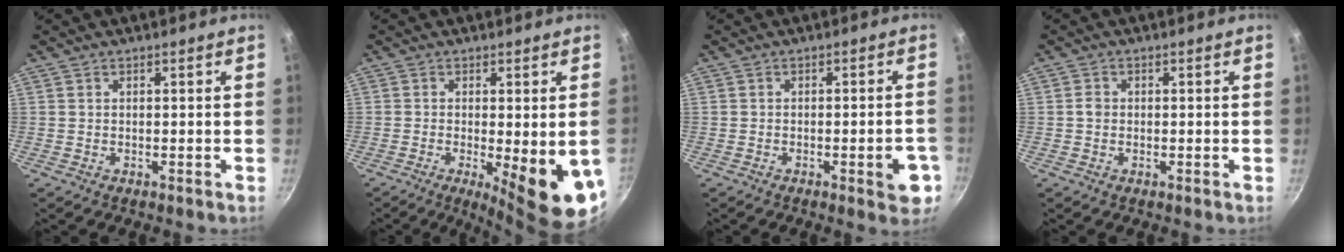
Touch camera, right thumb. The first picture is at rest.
{"total": 12.1, "force": [-2.8, 2.9, 11.4], "torque": [-0.142, -0.015, -0.031]}
{"total": 6.1, "force": [-2.3, 2.0, 5.3], "torque": [-0.049, 0.011, -0.028]}
{"total": 1.5, "force": [-0.1, 1.3, 0.8], "torque": [-0.010, 0.007, -0.003]}